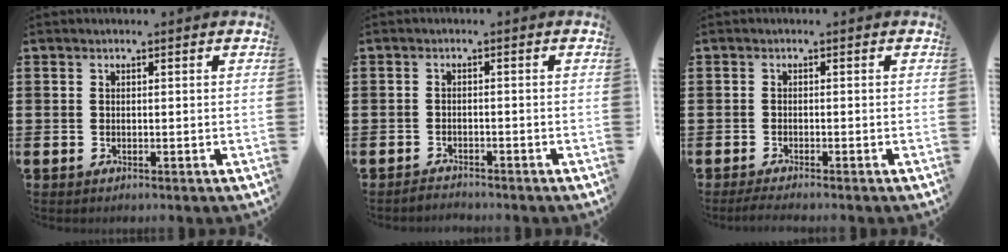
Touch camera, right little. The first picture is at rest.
{"total": 1.3, "force": [-1.3, 0.0, -0.2], "torque": [-0.002, 0.003, -0.029]}
{"total": 1.1, "force": [-0.8, 0.0, 0.8], "torque": [-0.011, -0.002, -0.015]}